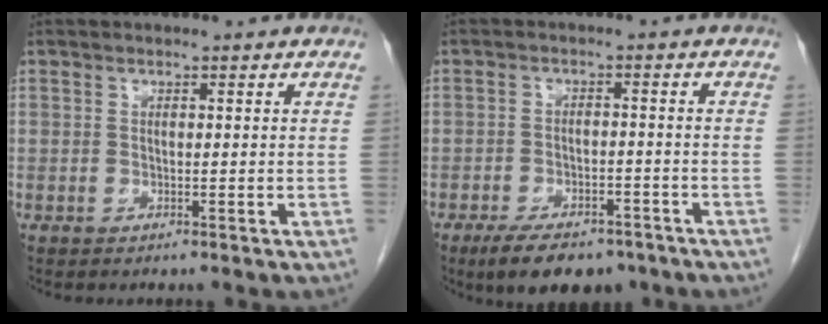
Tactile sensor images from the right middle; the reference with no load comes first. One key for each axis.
{"total": 9.3, "fx": -6.9, "fy": 3.9, "fz": 4.8, "tx": -0.077, "ty": -0.004, "tz": -0.105}